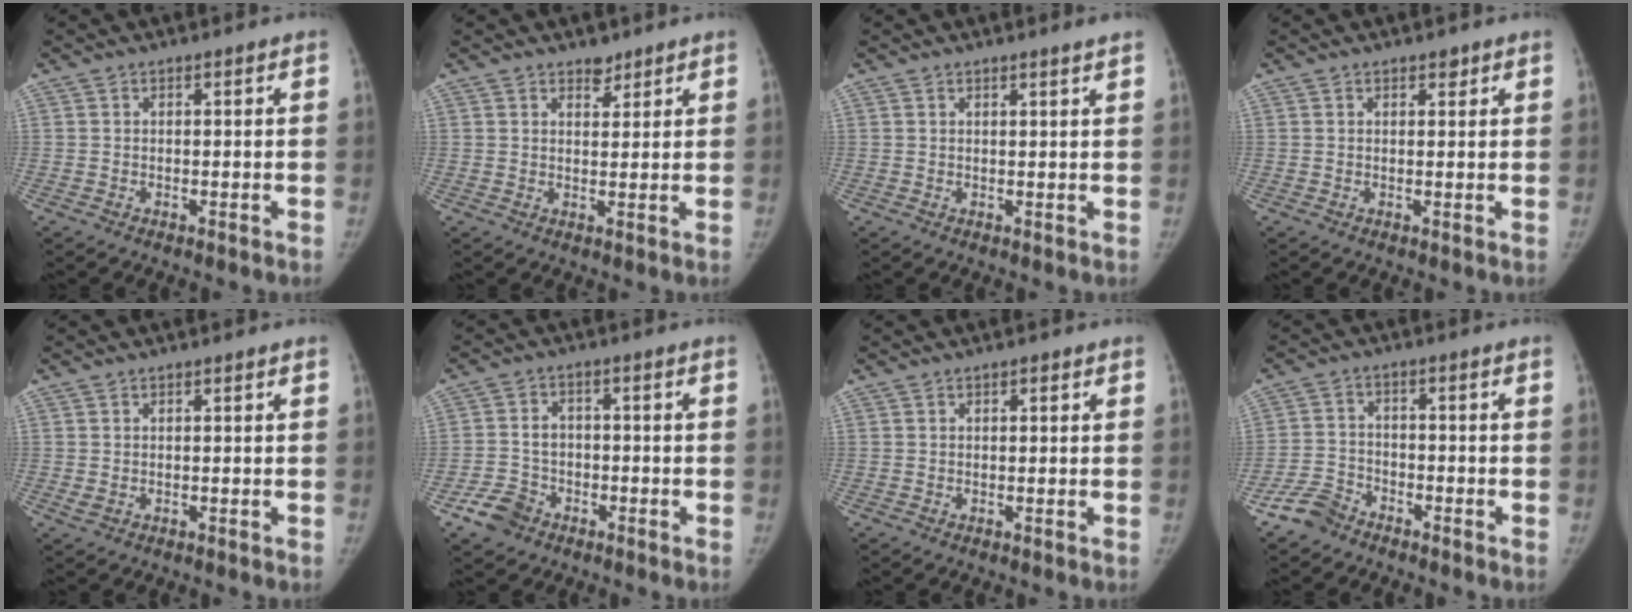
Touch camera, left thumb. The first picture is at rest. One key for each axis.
{"total": 2.5, "fx": 2.0, "fy": 1.3, "fz": 0.7, "tx": 0.006, "ty": -0.013, "tz": 0.028}
{"total": 1.2, "fx": 1.0, "fy": -0.4, "fz": 0.6, "tx": -0.006, "ty": -0.008, "tz": 0.016}
{"total": 1.2, "fx": 0.9, "fy": 0.7, "fz": 0.5, "tx": 0.004, "ty": -0.004, "tz": 0.009}
{"total": 0.8, "fx": 0.1, "fy": 0.6, "fz": 0.6, "tx": -0.011, "ty": -0.002, "tz": 0.005}
{"total": 6.3, "fx": -3.6, "fy": 4.8, "fz": 2.0, "tx": -0.023, "ty": 0.022, "tz": -0.064}
{"total": 1.0, "fx": 0.5, "fy": 0.5, "fz": 0.7, "tx": -0.005, "ty": 0.000, "tz": 0.005}
{"total": 5.1, "fx": -4.2, "fy": 2.8, "fz": 1.0, "tx": -0.015, "ty": 0.015, "tz": -0.090}